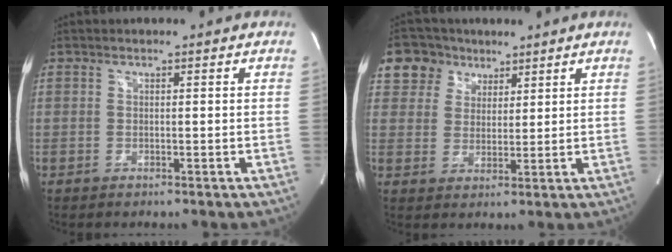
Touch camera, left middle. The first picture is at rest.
{"total": 6.8, "force": [3.9, 5.5, 0.8], "torque": [-0.016, 0.013, 0.074]}